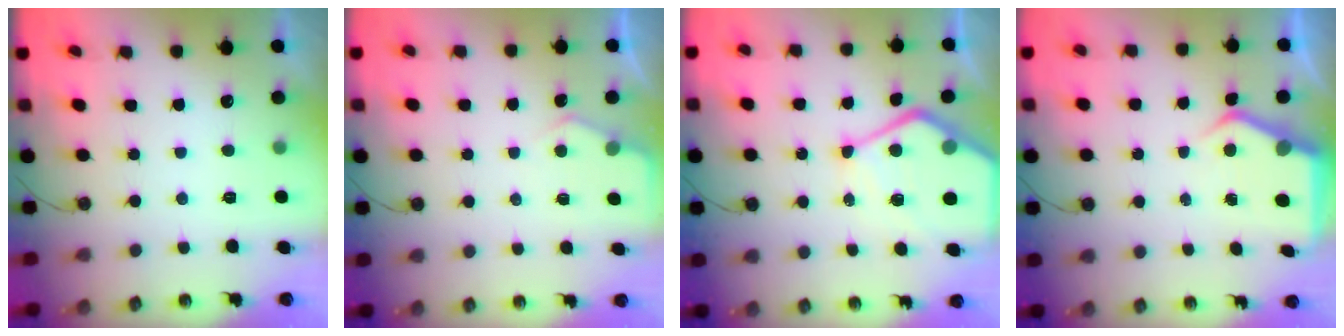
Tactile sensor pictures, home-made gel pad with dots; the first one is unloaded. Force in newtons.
{"total": 4.3, "press": 4.3, "slide": 0.5}
{"total": 16.4, "press": 16.4, "slide": 1.5}
{"total": 4.9, "press": 4.9, "slide": 0.2}